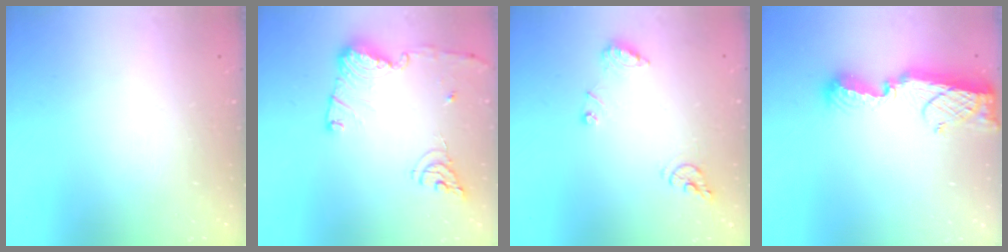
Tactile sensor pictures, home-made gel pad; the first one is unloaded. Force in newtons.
{"total": 13.7, "press": 13.6, "slide": 1.5}
{"total": 9.6, "press": 9.6, "slide": 1.1}
{"total": 11.0, "press": 11.0, "slide": 0.6}